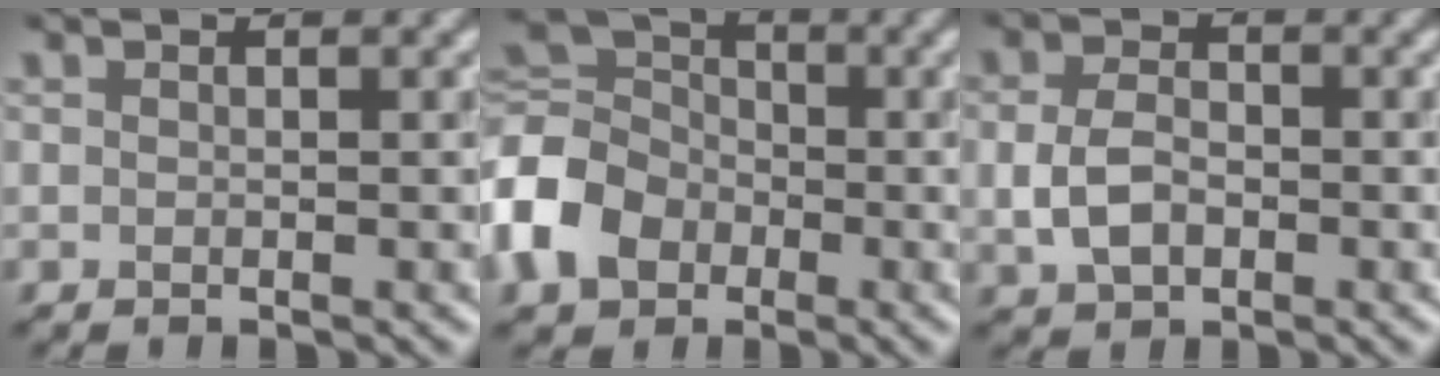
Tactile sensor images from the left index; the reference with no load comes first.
{"total": 7.4, "force": [-2.5, 5.9, 3.8], "torque": [-0.091, 0.015, -0.076]}
{"total": 3.5, "force": [-0.4, 2.4, 2.4], "torque": [-0.054, -0.003, -0.010]}